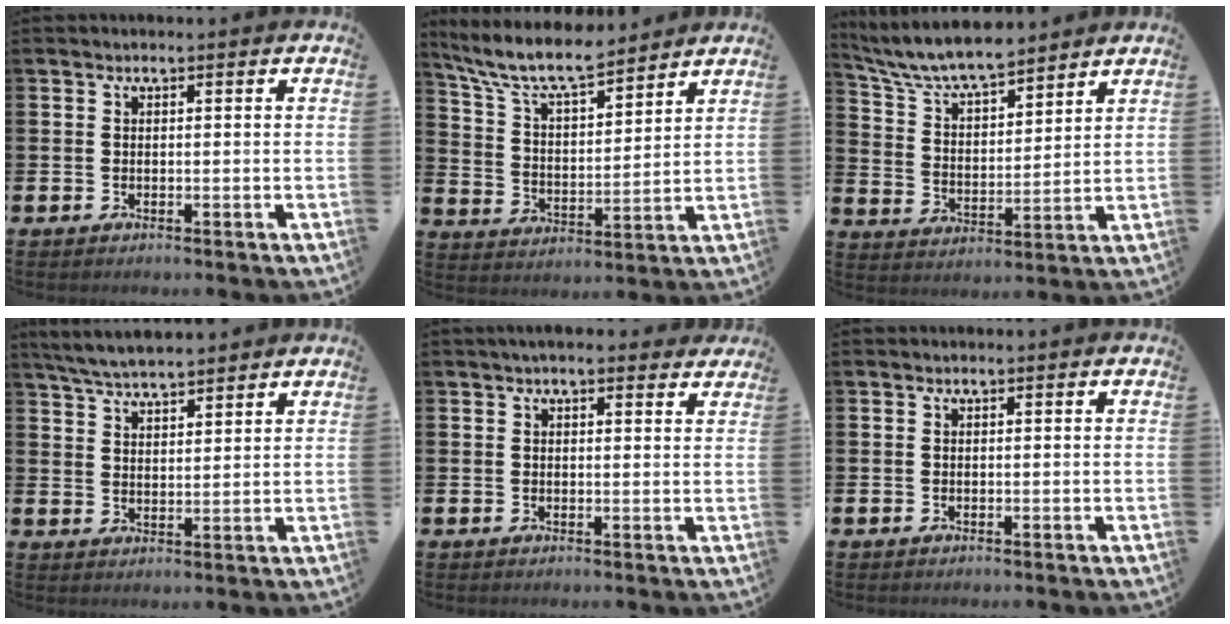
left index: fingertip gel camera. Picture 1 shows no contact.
{"total": 8.5, "force": [7.7, 1.6, 3.3], "torque": [-0.100, -0.043, 0.137]}
{"total": 7.3, "force": [6.9, 1.1, 2.1], "torque": [-0.076, -0.042, 0.122]}
{"total": 5.3, "force": [5.2, 0.5, 1.0], "torque": [-0.042, -0.020, 0.096]}
{"total": 2.7, "force": [2.5, 0.6, 0.8], "torque": [-0.011, -0.006, 0.044]}
{"total": 0.0}